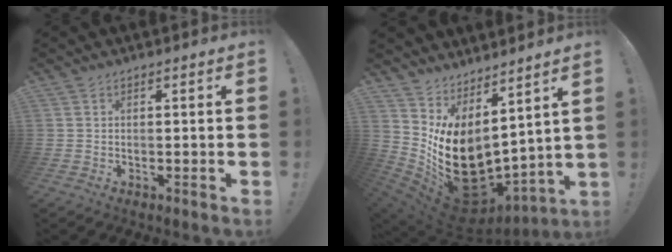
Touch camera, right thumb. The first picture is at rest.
{"total": 17.7, "force": [-1.5, 12.5, 12.5], "torque": [-0.217, -0.020, -0.003]}